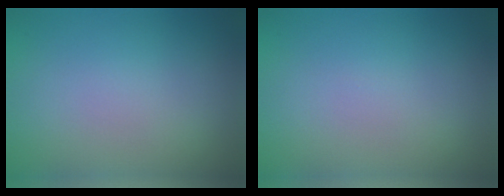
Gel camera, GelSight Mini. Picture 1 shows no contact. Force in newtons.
{"total": 0.0}